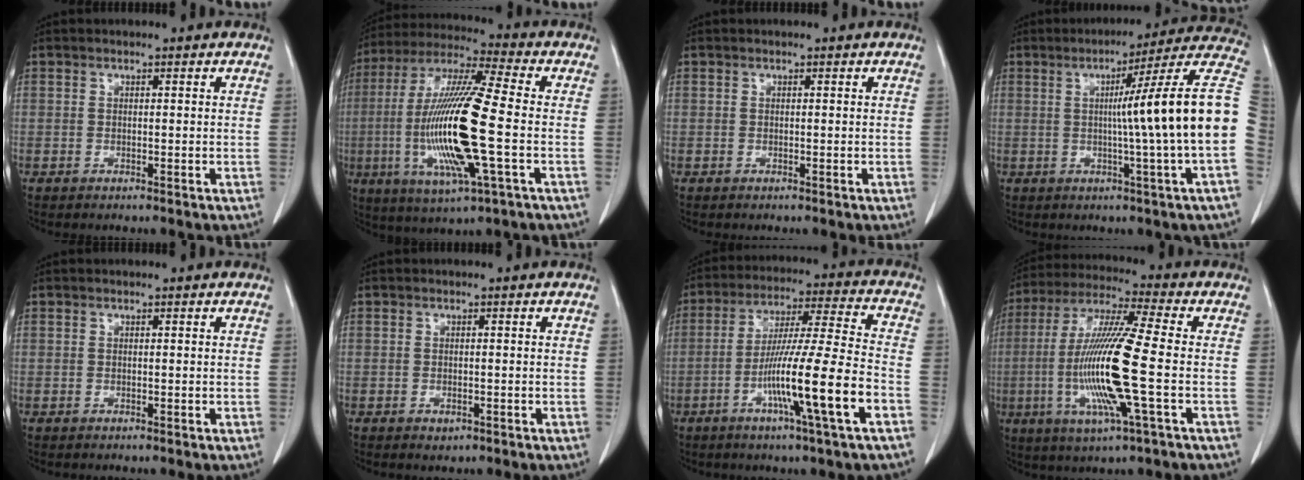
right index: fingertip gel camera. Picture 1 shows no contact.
{"total": 19.1, "force": [-3.1, 1.5, 18.8], "torque": [-0.390, -0.012, -0.059]}
{"total": 0.0}
{"total": 17.0, "force": [0.0, -2.9, 16.8], "torque": [-0.203, 0.011, -0.012]}
{"total": 0.0}
{"total": 1.2, "force": [-0.6, 0.7, 0.7], "torque": [-0.010, 0.000, -0.003]}
{"total": 15.2, "force": [-5.7, -1.2, 14.0], "torque": [-0.250, -0.011, -0.101]}
{"total": 16.0, "force": [-2.8, 0.1, 15.8], "torque": [-0.323, -0.011, -0.060]}